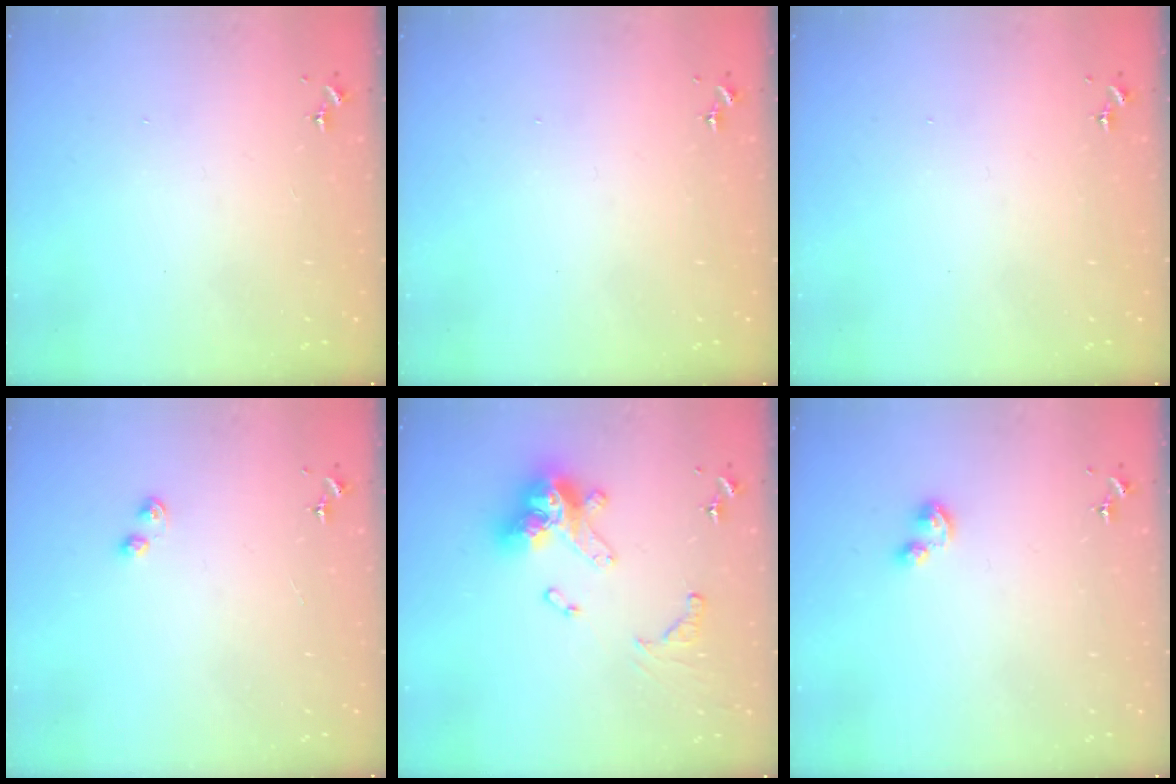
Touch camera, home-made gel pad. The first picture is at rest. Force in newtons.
{"total": 0.0}
{"total": 0.0}
{"total": 3.0, "press": 2.9, "slide": 0.6}
{"total": 17.9, "press": 17.8, "slide": 1.9}
{"total": 3.0, "press": 3.0, "slide": 0.3}